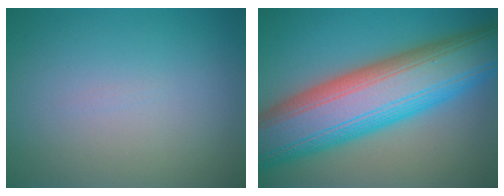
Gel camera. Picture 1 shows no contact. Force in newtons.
{"total": 14.7, "press": 14.7, "slide": 0.5}